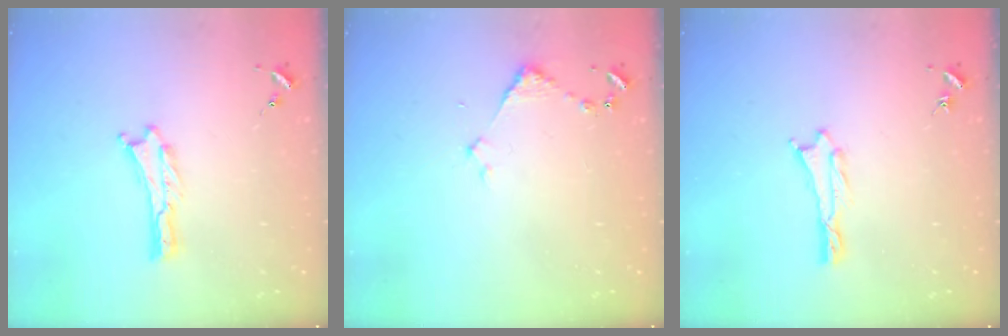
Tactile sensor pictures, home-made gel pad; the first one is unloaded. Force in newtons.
{"total": 2.9, "press": 2.9, "slide": 0.3}
{"total": 0.7, "press": 0.7, "slide": 0.1}